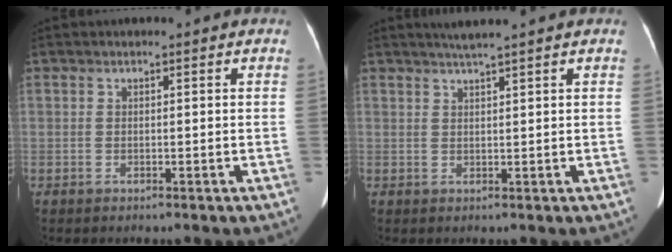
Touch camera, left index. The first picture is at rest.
{"total": 2.8, "force": [2.4, -0.7, 1.4], "torque": [-0.020, 0.009, 0.043]}